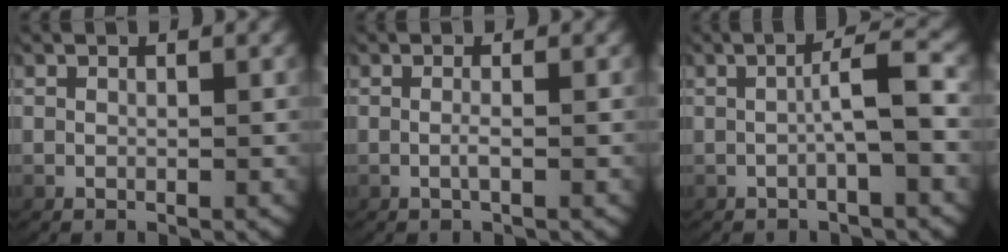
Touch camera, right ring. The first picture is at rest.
{"total": 1.0, "force": [-0.5, 0.0, 0.9], "torque": [-0.022, -0.003, -0.009]}
{"total": 2.9, "force": [-0.7, 0.2, 2.8], "torque": [-0.042, 0.008, -0.012]}